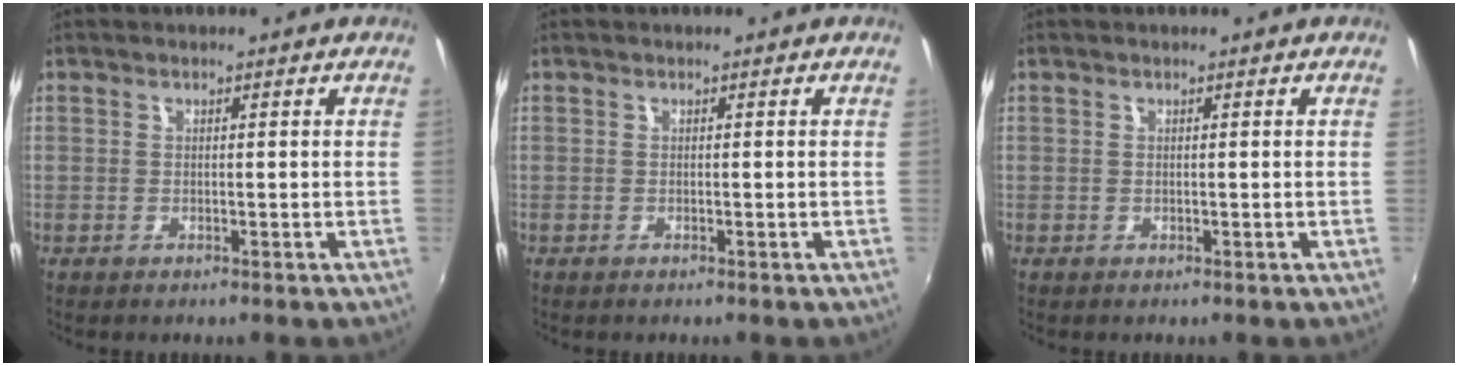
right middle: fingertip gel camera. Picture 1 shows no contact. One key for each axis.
{"total": 0.0}
{"total": 0.0}